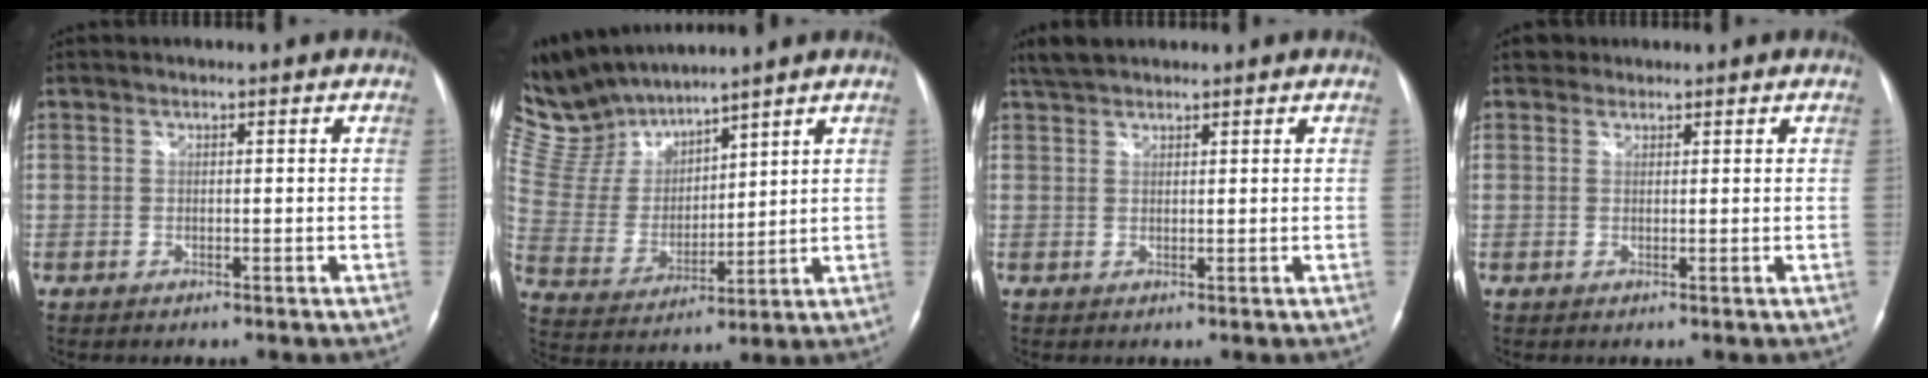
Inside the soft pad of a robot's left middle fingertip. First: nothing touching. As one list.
[{"total": 11.8, "force": [11.4, 2.1, 2.3], "torque": [-0.072, 0.010, 0.247]}, {"total": 3.2, "force": [2.8, 1.0, 1.2], "torque": [-0.026, 0.016, 0.054]}, {"total": 1.5, "force": [1.1, 1.0, -0.1], "torque": [0.009, 0.011, 0.011]}]